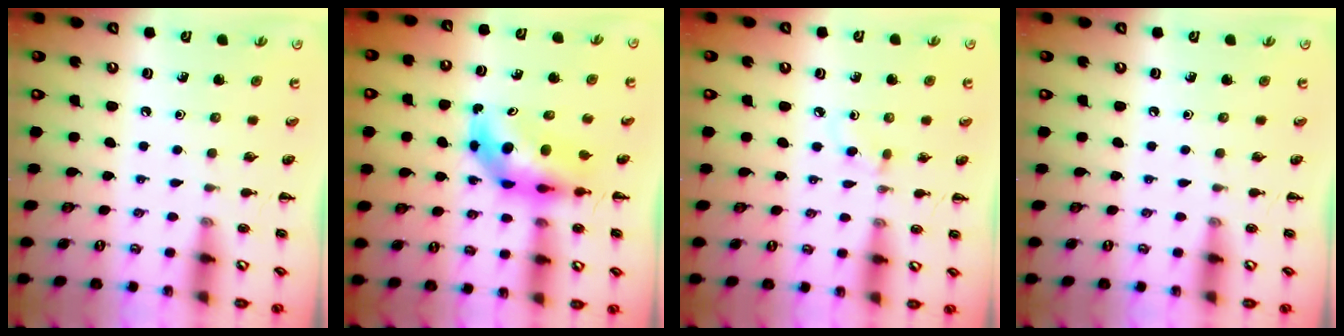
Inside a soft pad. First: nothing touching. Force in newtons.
{"total": 6.5, "press": 6.2, "slide": 1.9}
{"total": 1.8, "press": 1.6, "slide": 0.8}
{"total": 0.0}